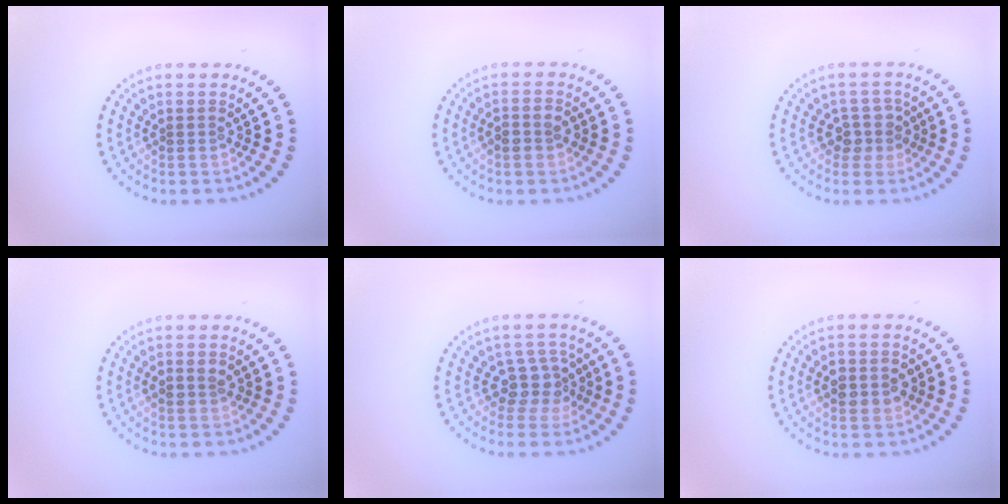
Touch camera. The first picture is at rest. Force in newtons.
{"total": 1.6, "press": 1.6, "slide": 0.4}
{"total": 2.1, "press": 1.8, "slide": 1.1}
{"total": 1.4, "press": 1.4, "slide": 0.2}
{"total": 2.9, "press": 2.4, "slide": 1.7}
{"total": 3.5, "press": 3.5, "slide": 0.1}